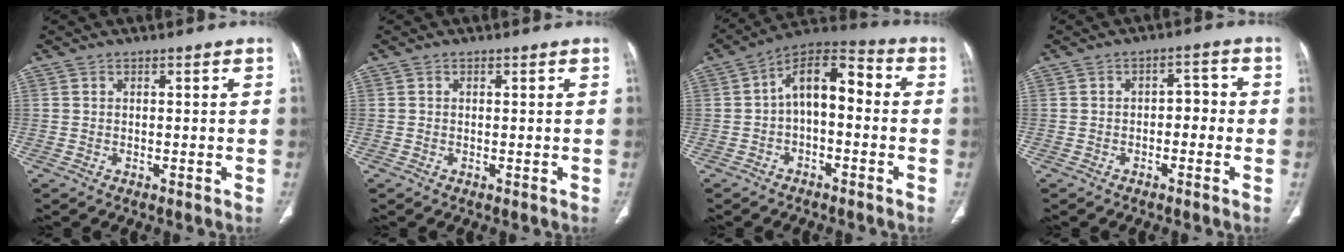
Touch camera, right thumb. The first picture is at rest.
{"total": 0.0}
{"total": 11.2, "force": [-0.4, 6.2, 9.3], "torque": [-0.128, 0.048, -0.020]}
{"total": 3.8, "force": [-0.9, 2.4, 2.7], "torque": [-0.022, 0.021, -0.021]}